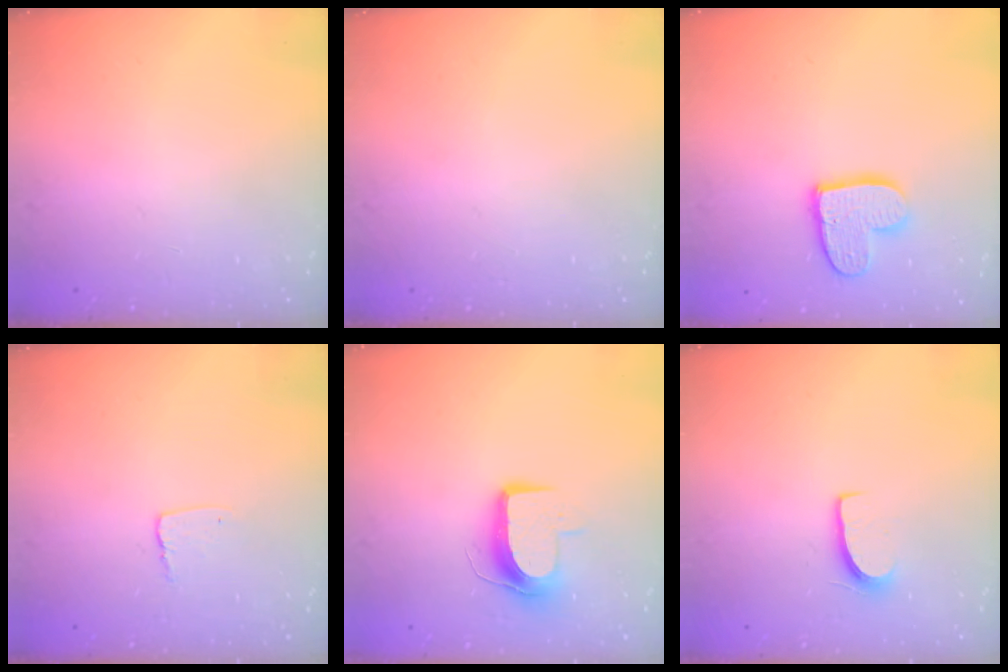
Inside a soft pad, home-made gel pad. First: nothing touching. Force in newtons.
{"total": 0.0}
{"total": 12.1, "press": 12.0, "slide": 0.9}
{"total": 3.8, "press": 3.8, "slide": 0.4}
{"total": 9.2, "press": 9.1, "slide": 0.5}
{"total": 6.7, "press": 6.7, "slide": 0.5}